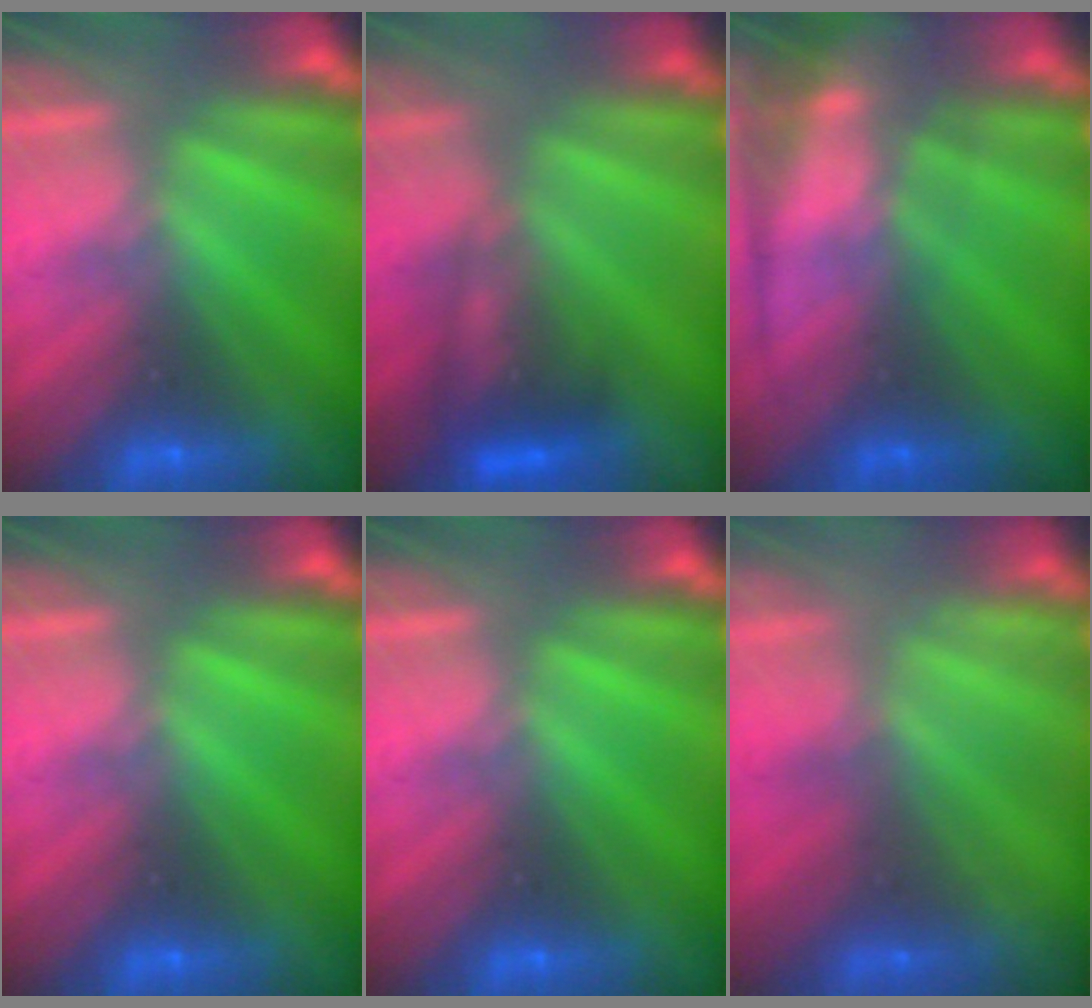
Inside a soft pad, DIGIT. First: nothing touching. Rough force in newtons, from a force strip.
{"total": 7.3}
{"total": 5.8}
{"total": 0.0}
{"total": 0.0}
{"total": 2.1}